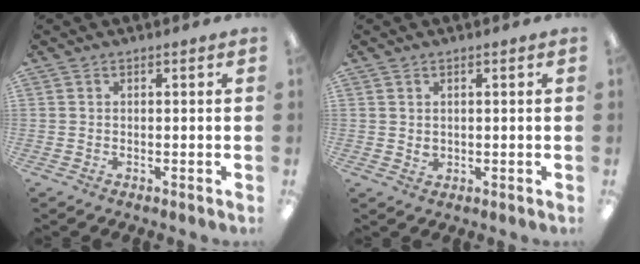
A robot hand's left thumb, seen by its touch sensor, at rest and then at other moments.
{"total": 1.5, "force": [0.7, 1.1, 0.6], "torque": [-0.007, 0.000, 0.012]}